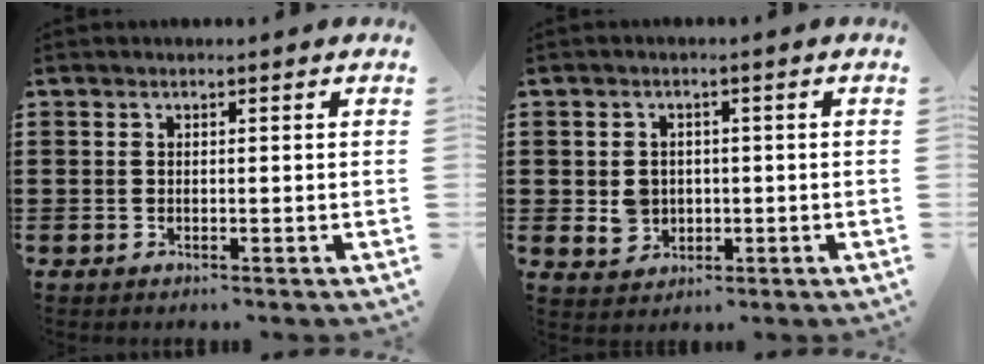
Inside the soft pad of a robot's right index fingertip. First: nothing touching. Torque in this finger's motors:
{"motor_torque": [0.27, 0.23, 0.09, 0.04]}